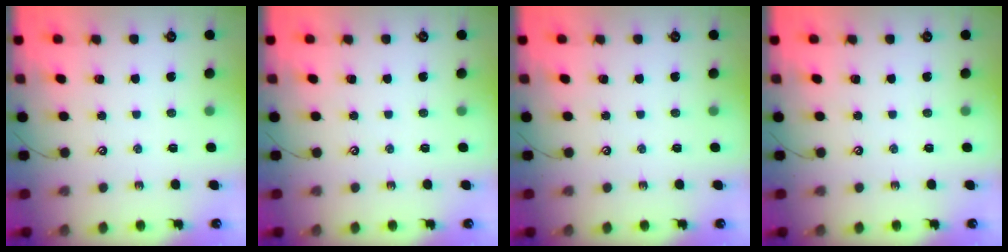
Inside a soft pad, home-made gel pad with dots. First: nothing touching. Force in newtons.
{"total": 0.0}
{"total": 0.0}
{"total": 0.0}